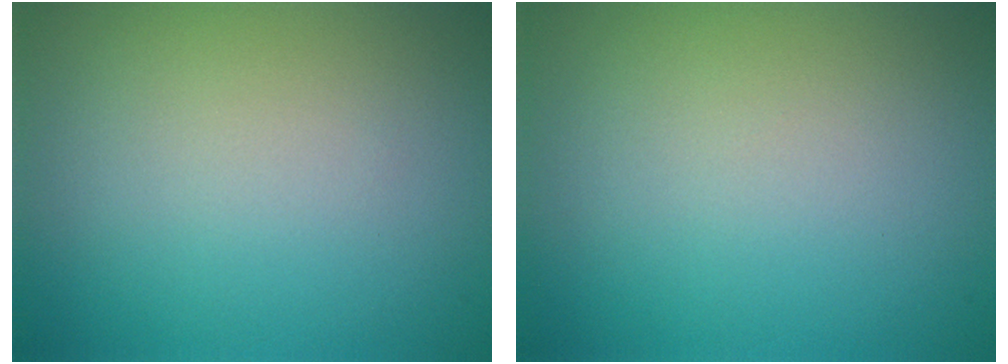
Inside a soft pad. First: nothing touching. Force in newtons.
{"total": 0.0}